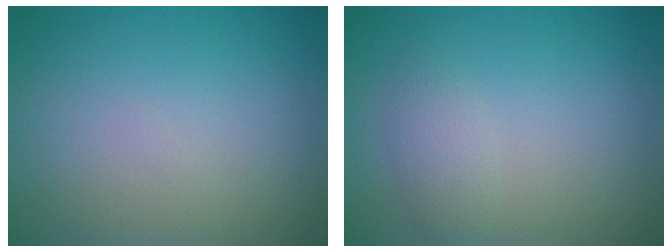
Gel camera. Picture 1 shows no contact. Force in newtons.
{"total": 1.6, "press": 1.6, "slide": 0.1}